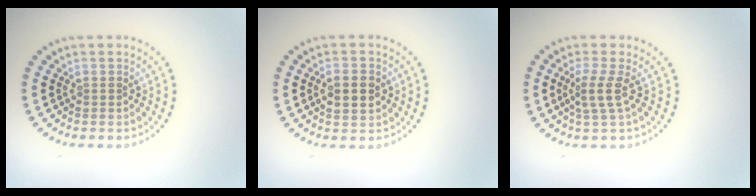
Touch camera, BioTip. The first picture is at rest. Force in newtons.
{"total": 2.4, "press": 2.4, "slide": 0.2}
{"total": 2.2, "press": 1.7, "slide": 1.4}